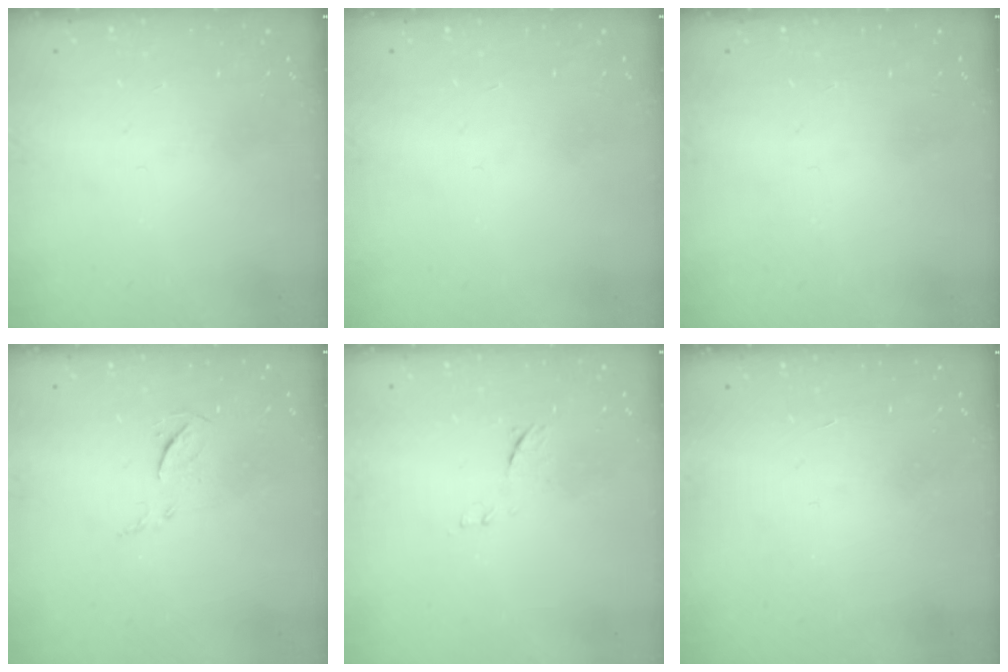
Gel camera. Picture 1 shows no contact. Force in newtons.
{"total": 0.0}
{"total": 0.0}
{"total": 7.3, "press": 7.3, "slide": 0.5}
{"total": 7.1, "press": 7.1, "slide": 0.7}
{"total": 1.7, "press": 1.7, "slide": 0.1}